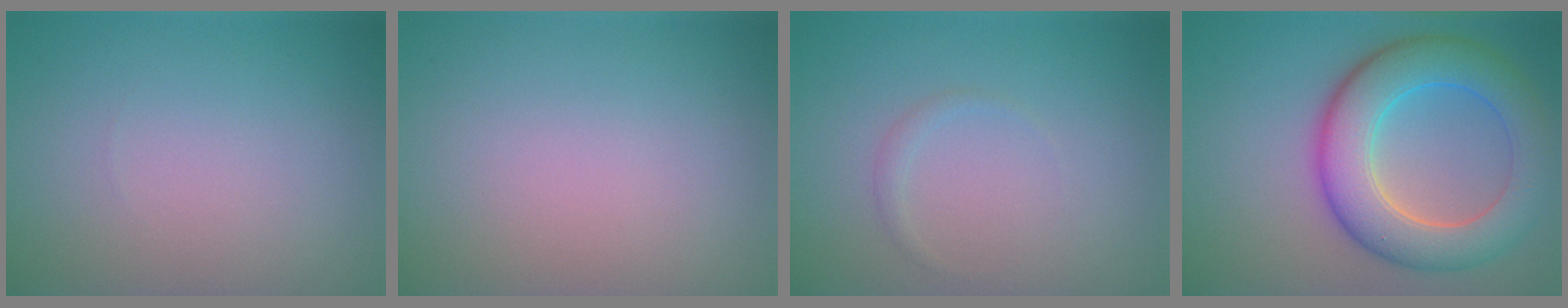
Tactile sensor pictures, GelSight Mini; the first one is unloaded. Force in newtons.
{"total": 0.0}
{"total": 0.7, "press": 0.7, "slide": 0.0}
{"total": 8.3, "press": 8.3, "slide": 0.1}